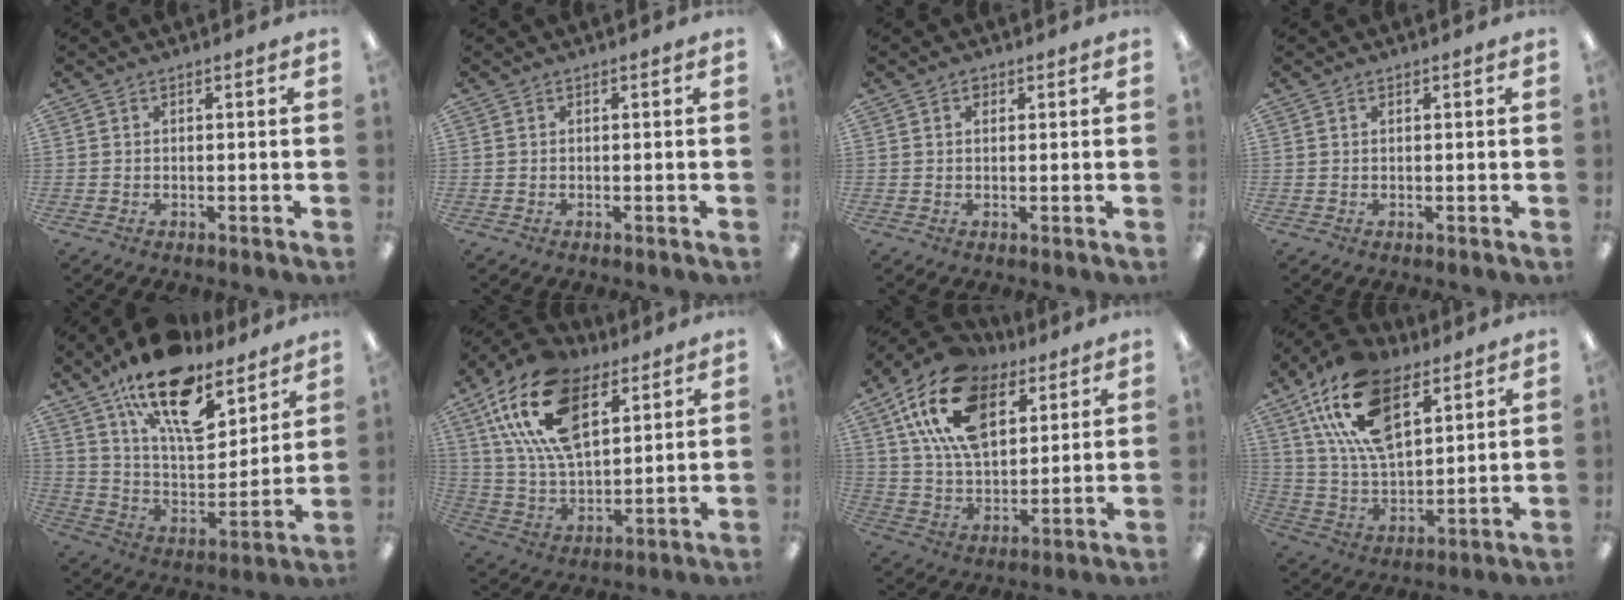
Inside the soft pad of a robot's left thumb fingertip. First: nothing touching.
{"total": 0.0}
{"total": 1.4, "force": [0.6, 1.0, 0.8], "torque": [-0.010, 0.001, 0.009]}
{"total": 0.7, "force": [0.3, 0.3, 0.5], "torque": [-0.010, 0.003, 0.006]}
{"total": 20.4, "force": [13.8, 8.8, 12.2], "torque": [-0.202, -0.084, 0.240]}
{"total": 21.9, "force": [11.0, 11.9, 14.7], "torque": [-0.306, -0.030, 0.194]}
{"total": 20.4, "force": [10.5, 12.0, 12.8], "torque": [-0.247, -0.027, 0.188]}
{"total": 21.0, "force": [10.9, 11.1, 14.1], "torque": [-0.279, -0.036, 0.193]}